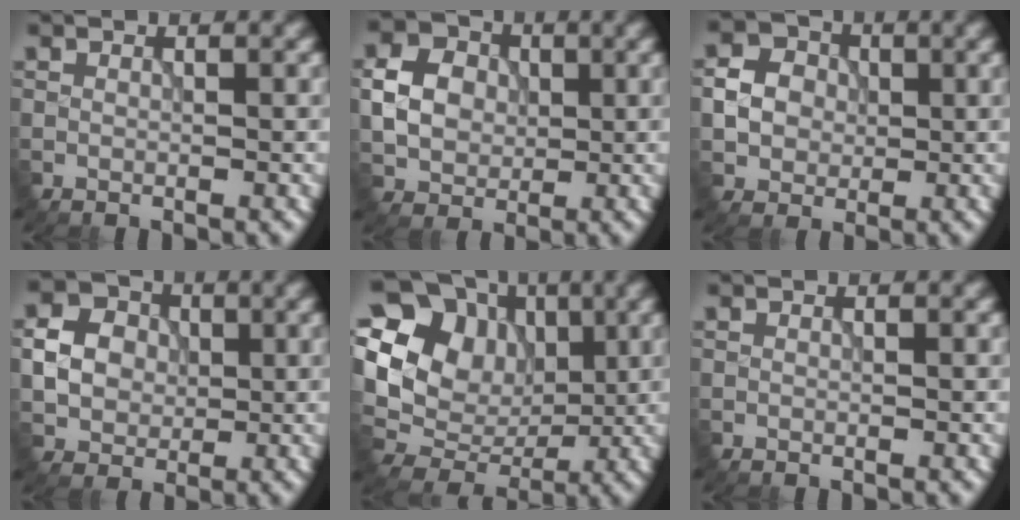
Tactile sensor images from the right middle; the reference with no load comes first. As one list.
[{"total": 4.4, "force": [0.2, 3.8, 2.3], "torque": [-0.041, 0.004, 0.000]}, {"total": 3.4, "force": [-0.1, 3.1, 1.3], "torque": [-0.017, 0.003, -0.005]}, {"total": 4.0, "force": [0.1, 3.5, 1.8], "torque": [-0.029, 0.004, -0.002]}, {"total": 11.9, "force": [3.1, 9.8, 6.0], "torque": [-0.125, 0.024, 0.044]}, {"total": 0.0}]